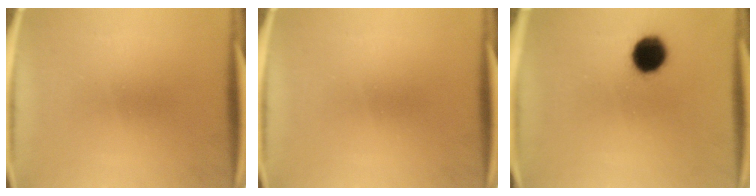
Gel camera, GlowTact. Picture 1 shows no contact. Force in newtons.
{"total": 0.0}
{"total": 10.3}